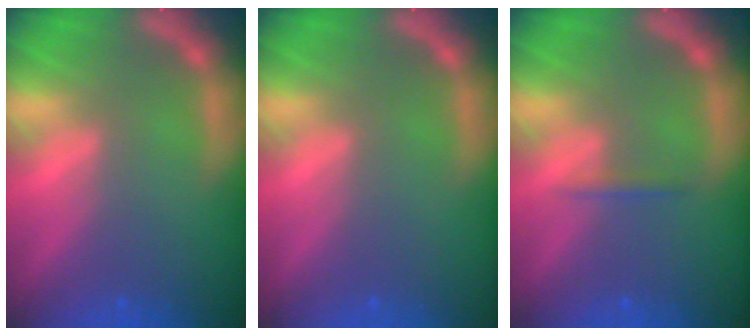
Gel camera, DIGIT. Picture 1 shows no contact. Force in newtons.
{"total": 0.0}
{"total": 0.9}